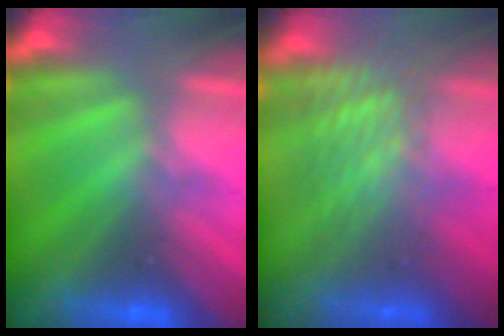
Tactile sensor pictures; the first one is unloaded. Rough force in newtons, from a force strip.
{"total": 2.9}